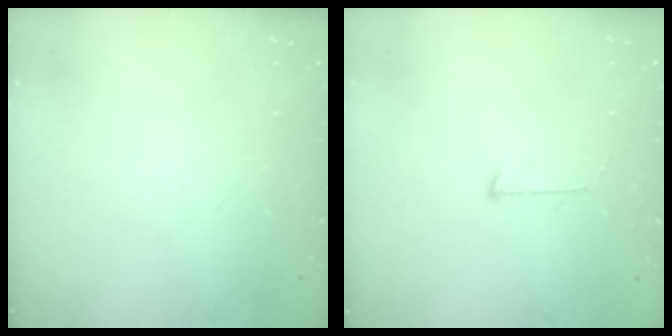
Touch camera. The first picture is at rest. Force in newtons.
{"total": 5.5, "press": 5.5, "slide": 0.5}